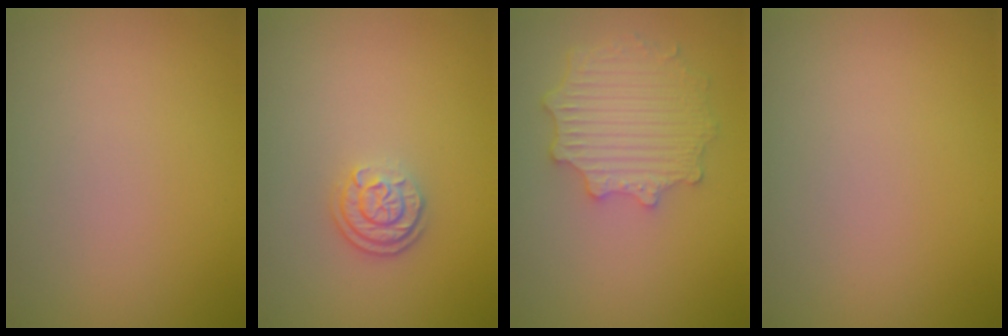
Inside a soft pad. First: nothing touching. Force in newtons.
{"total": 2.5, "press": 2.0, "slide": 1.5}
{"total": 4.6, "press": 3.8, "slide": 2.5}
{"total": 0.0}